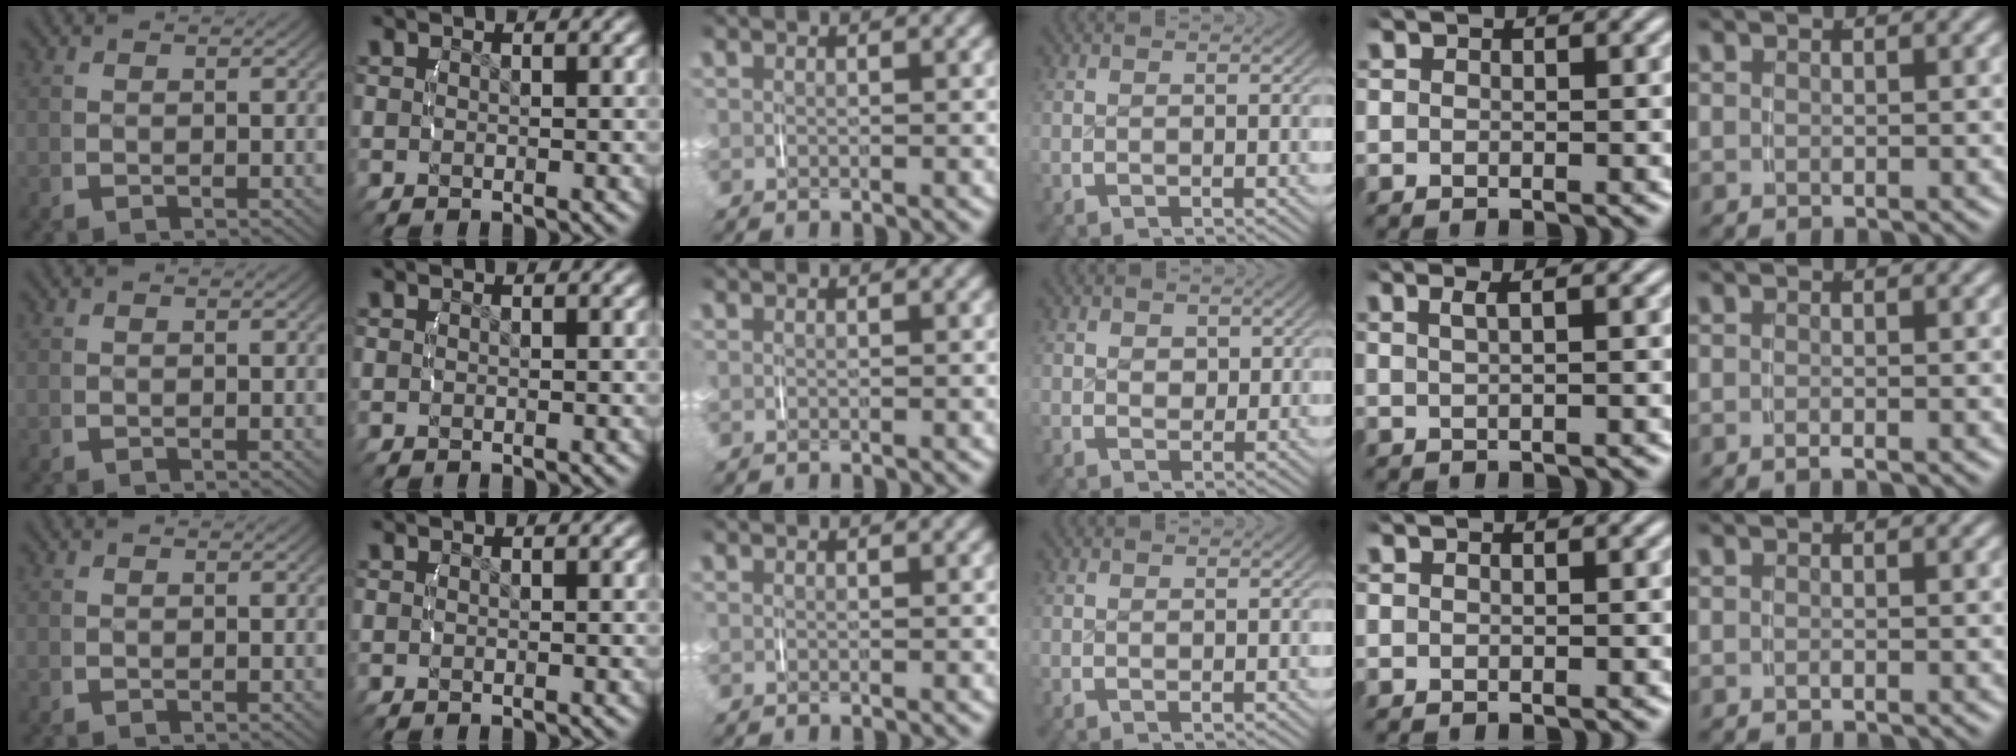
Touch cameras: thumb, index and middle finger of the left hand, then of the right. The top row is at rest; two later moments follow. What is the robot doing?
{"motion": "lift_and_place", "object": "small bumper sticker"}